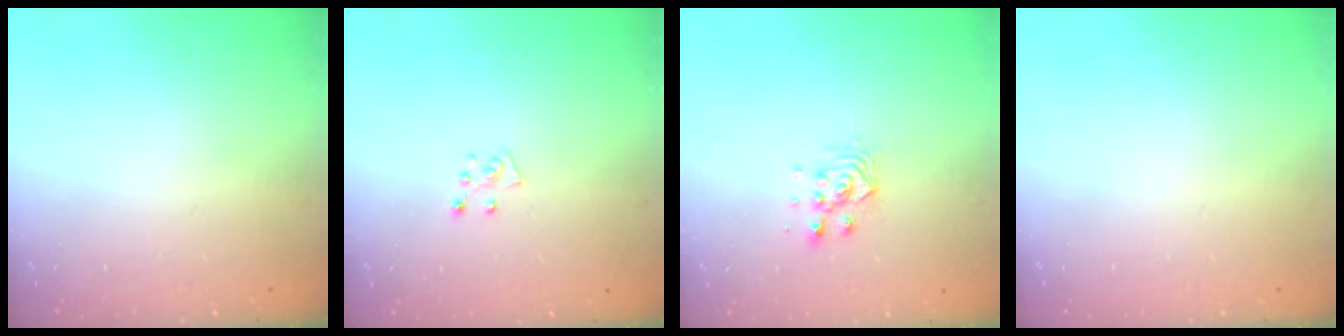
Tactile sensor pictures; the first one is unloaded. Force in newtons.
{"total": 4.7, "press": 4.7, "slide": 0.5}
{"total": 2.9, "press": 2.8, "slide": 0.8}
{"total": 0.0}